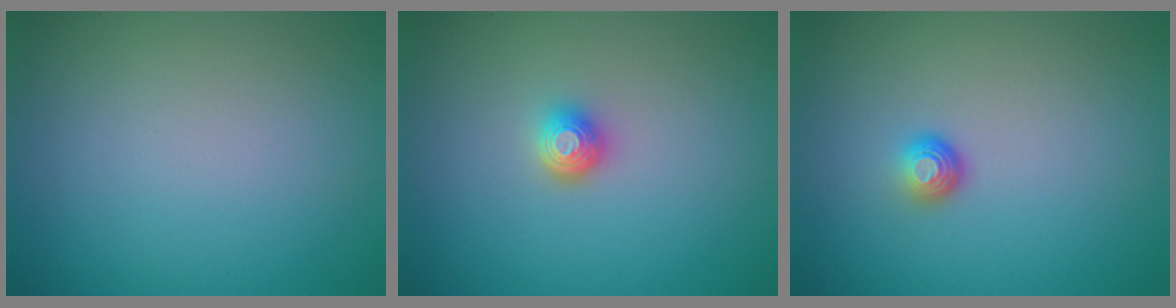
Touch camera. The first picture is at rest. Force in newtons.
{"total": 1.7, "press": 1.3, "slide": 1.1}
{"total": 1.6, "press": 1.0, "slide": 1.3}